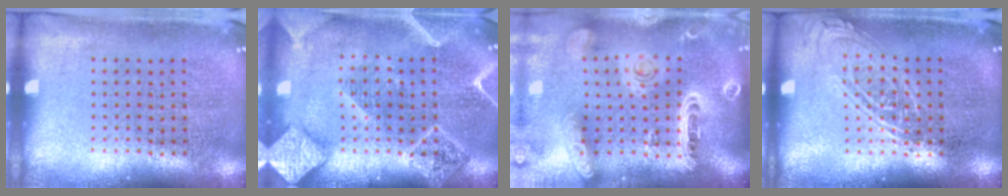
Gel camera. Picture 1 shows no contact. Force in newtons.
{"total": 2.3, "press": 2.2, "slide": 0.3}
{"total": 2.8, "press": 2.4, "slide": 1.5}
{"total": 1.0, "press": 1.0, "slide": 0.1}